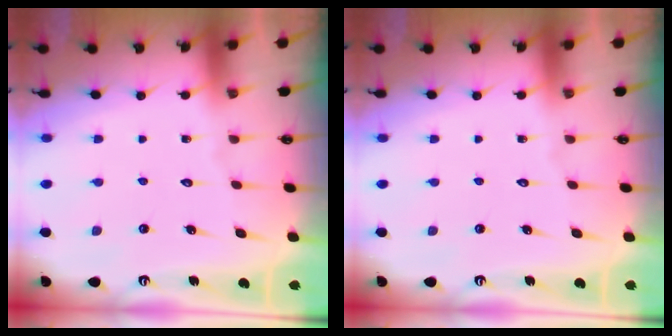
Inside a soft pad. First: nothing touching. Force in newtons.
{"total": 0.0}